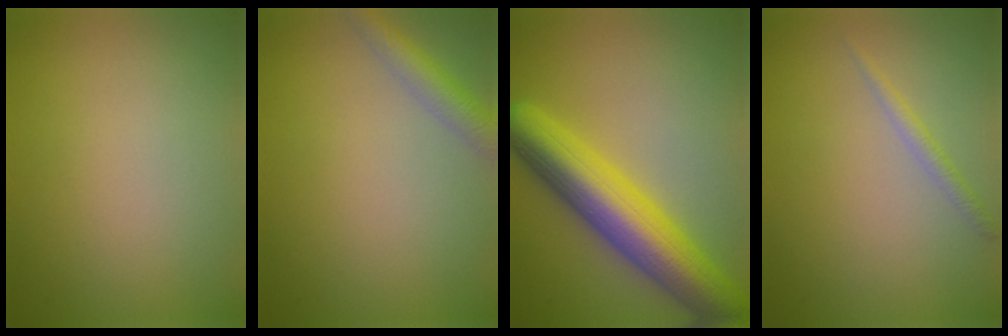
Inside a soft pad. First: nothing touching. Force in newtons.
{"total": 2.6, "press": 2.6, "slide": 0.2}
{"total": 9.8, "press": 9.8, "slide": 0.4}
{"total": 1.2, "press": 1.2, "slide": 0.0}